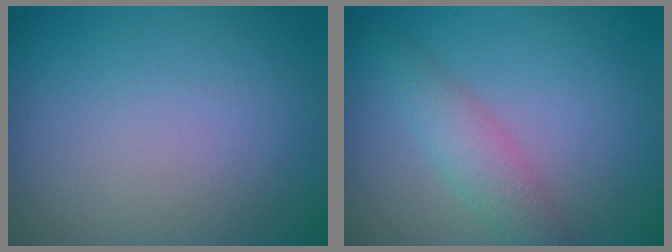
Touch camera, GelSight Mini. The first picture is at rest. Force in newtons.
{"total": 2.8, "press": 2.8, "slide": 0.1}